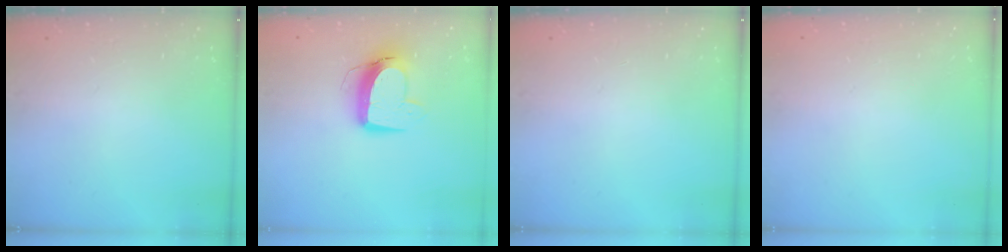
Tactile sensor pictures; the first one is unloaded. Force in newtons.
{"total": 11.1, "press": 11.1, "slide": 0.9}
{"total": 0.0}
{"total": 0.0}